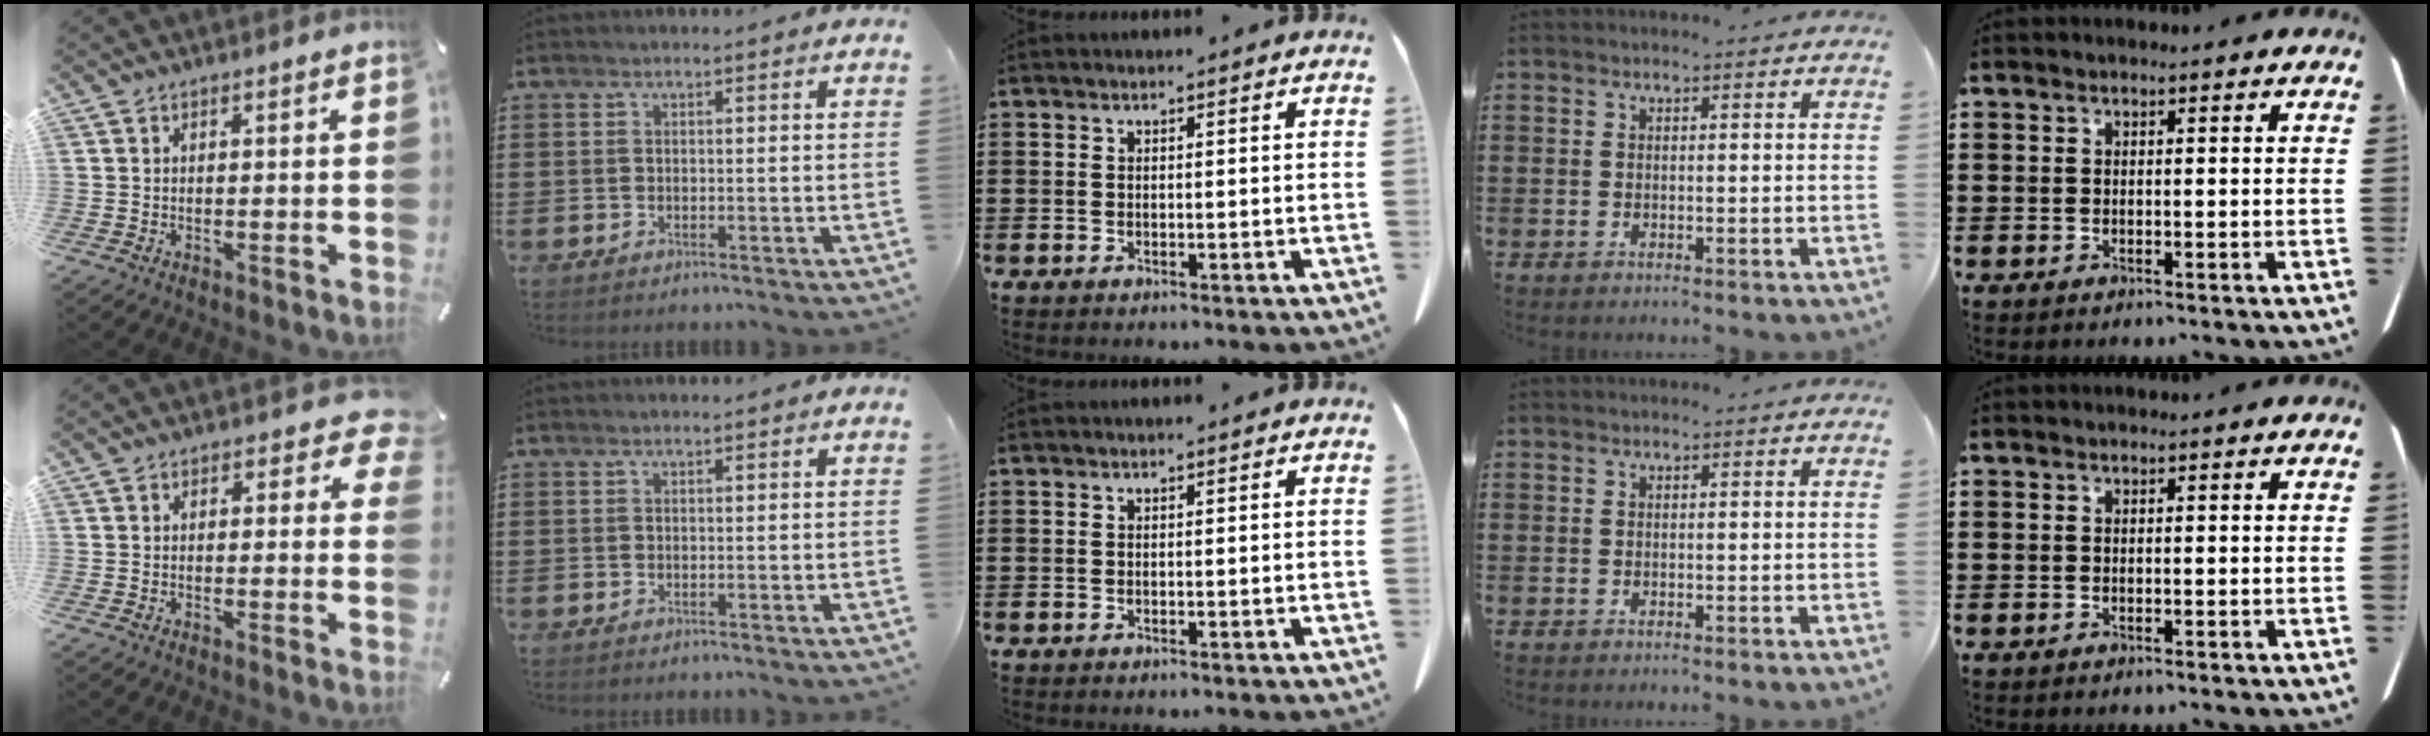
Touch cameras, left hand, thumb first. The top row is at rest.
{"thumb": {"total": 4.8, "force": [2.0, 2.8, 3.3], "torque": [-0.031, -0.010, 0.027]}}